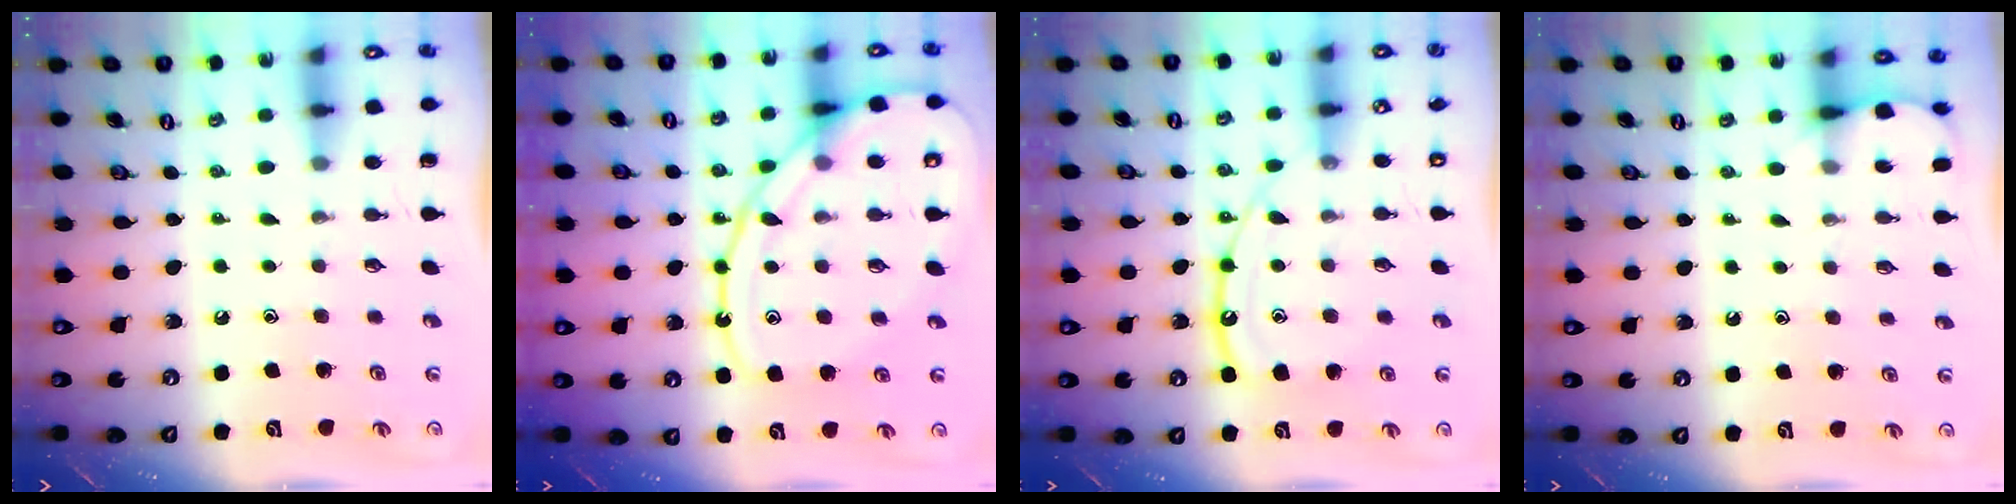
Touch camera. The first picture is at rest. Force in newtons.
{"total": 15.3, "press": 15.3, "slide": 1.5}
{"total": 12.8, "press": 12.7, "slide": 1.3}
{"total": 4.3, "press": 4.3, "slide": 0.3}